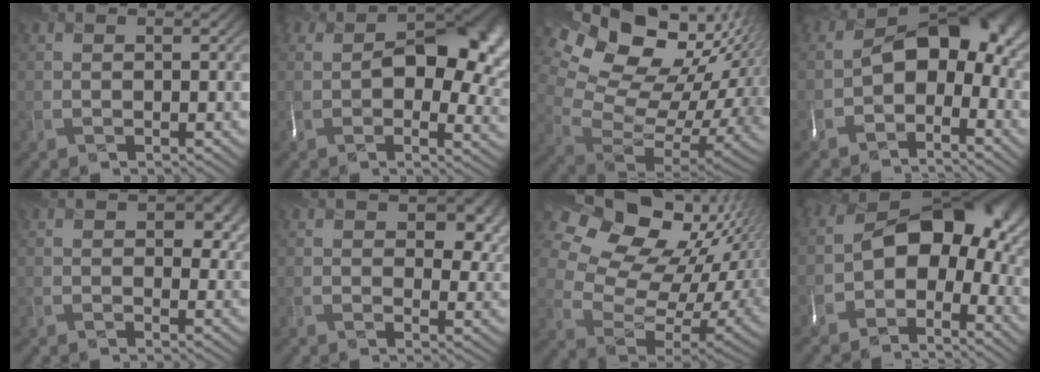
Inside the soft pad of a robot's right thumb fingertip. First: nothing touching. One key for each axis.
{"total": 12.5, "fx": 1.6, "fy": 8.3, "fz": 9.3, "tx": -0.128, "ty": -0.017, "tz": 0.038}
{"total": 20.7, "fx": 10.3, "fy": 12.7, "fz": 12.7, "tx": -0.247, "ty": 0.043, "tz": 0.175}
{"total": 10.0, "fx": -2.2, "fy": 6.9, "fz": 7.0, "tx": -0.088, "ty": -0.001, "tz": -0.046}
{"total": 5.6, "fx": 1.5, "fy": 3.6, "fz": 4.0, "tx": -0.053, "ty": -0.007, "tz": 0.027}
{"total": 7.8, "fx": 2.4, "fy": 4.8, "fz": 5.6, "tx": -0.085, "ty": -0.016, "tz": 0.042}
{"total": 20.4, "fx": 12.0, "fy": 12.2, "fz": 11.1, "tx": -0.240, "ty": 0.059, "tz": 0.201}
{"total": 11.9, "fx": -2.5, "fy": 8.1, "fz": 8.3, "tx": -0.103, "ty": -0.001, "tz": -0.051}